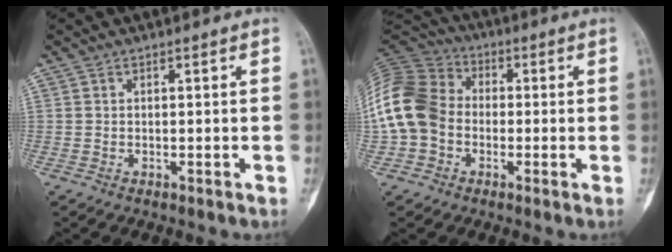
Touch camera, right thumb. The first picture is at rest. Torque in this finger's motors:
{"motor_torque": [1.71, 2.14, 1.44, -0.47, 0.17]}